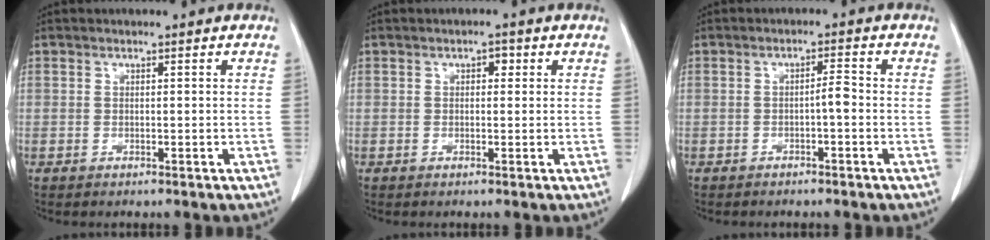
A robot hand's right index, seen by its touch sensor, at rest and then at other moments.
{"total": 1.3, "force": [0.4, 0.8, 0.9], "torque": [-0.009, 0.007, 0.003]}
{"total": 2.2, "force": [-0.9, 0.2, 2.0], "torque": [-0.029, 0.003, -0.017]}